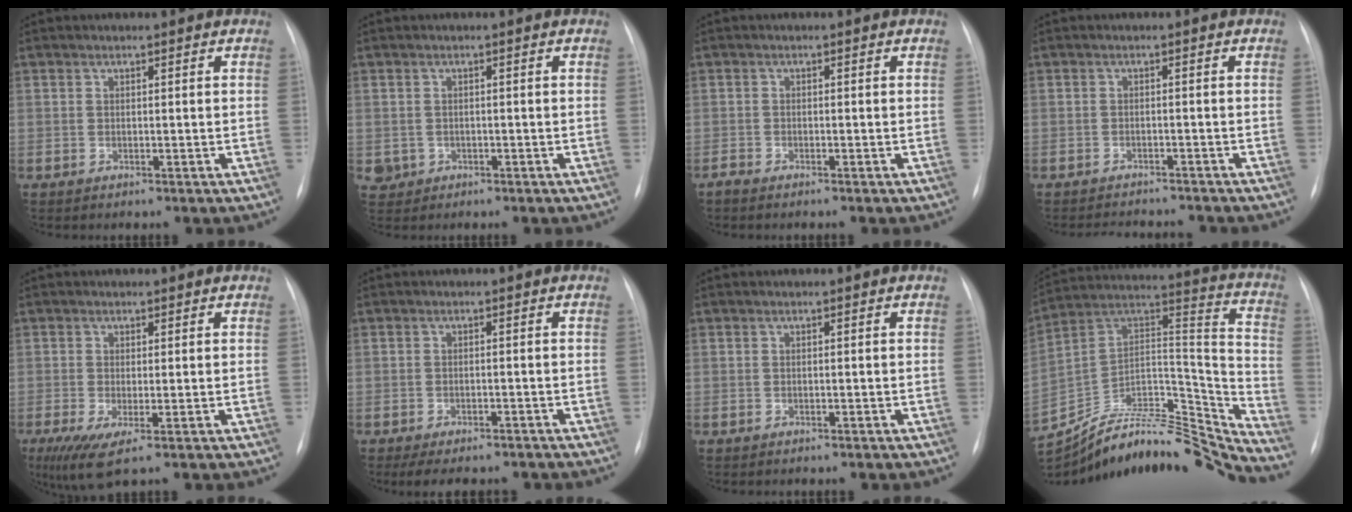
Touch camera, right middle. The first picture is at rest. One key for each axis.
{"total": 2.2, "fx": -0.6, "fy": 2.1, "fz": 0.3, "tx": -0.004, "ty": 0.005, "tz": -0.005}
{"total": 1.1, "fx": -1.0, "fy": 0.1, "fz": 0.4, "tx": -0.014, "ty": -0.002, "tz": -0.020}
{"total": 5.4, "fx": -5.3, "fy": 0.8, "fz": 0.8, "tx": -0.007, "ty": -0.001, "tz": -0.072}
{"total": 4.8, "fx": -1.9, "fy": 1.0, "fz": 4.3, "tx": -0.083, "ty": -0.017, "tz": -0.030}
{"total": 8.0, "fx": -6.8, "fy": 2.6, "fz": 3.1, "tx": -0.040, "ty": -0.004, "tz": -0.087}
{"total": 0.6, "fx": -0.5, "fy": 0.1, "fz": 0.3, "tx": -0.006, "ty": -0.001, "tz": -0.008}
{"total": 28.3, "fx": -26.5, "fy": 3.3, "fz": 9.5, "tx": -0.168, "ty": 0.026, "tz": -0.422}